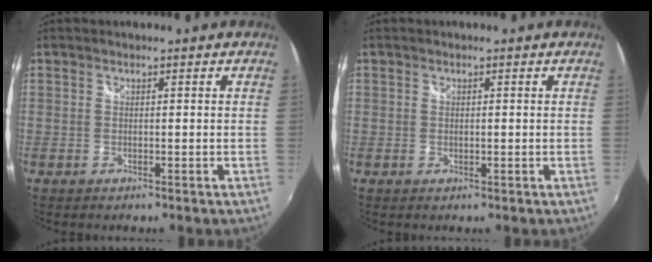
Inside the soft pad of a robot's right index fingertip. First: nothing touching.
{"total": 0.5, "force": [0.0, 0.4, 0.4], "torque": [-0.008, -0.002, 0.001]}